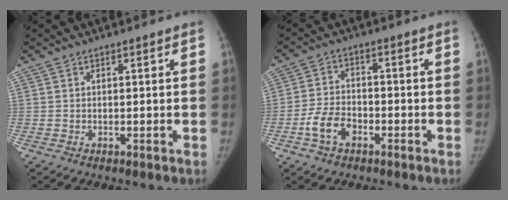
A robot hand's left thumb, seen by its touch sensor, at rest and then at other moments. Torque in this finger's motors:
{"motor_torque": [-0.37, 0.55, 0.73, 0.43, 0.04]}